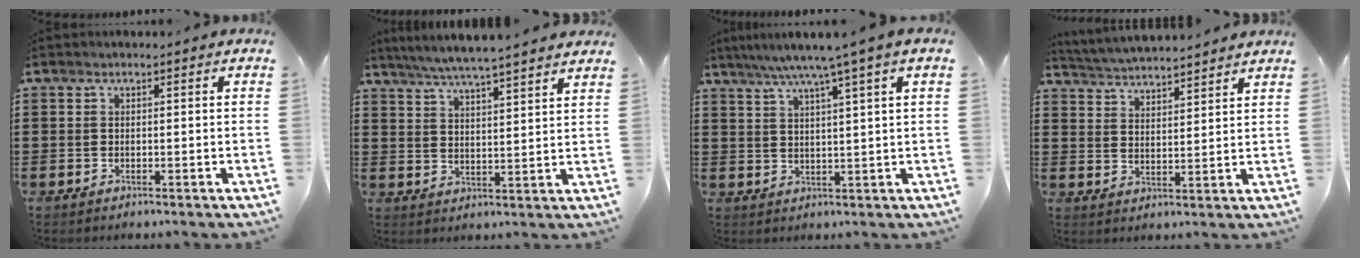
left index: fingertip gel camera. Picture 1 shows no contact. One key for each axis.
{"total": 5.3, "fx": 5.0, "fy": -0.5, "fz": 1.8, "tx": -0.053, "ty": -0.024, "tz": 0.087}
{"total": 5.5, "fx": 3.8, "fy": -1.0, "fz": 3.9, "tx": -0.087, "ty": -0.012, "tz": 0.061}
{"total": 3.9, "fx": 3.9, "fy": -0.2, "fz": 0.1, "tx": -0.019, "ty": -0.023, "tz": 0.066}